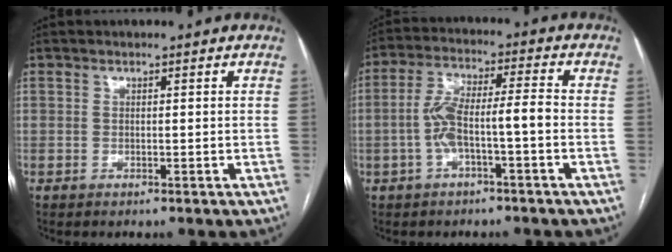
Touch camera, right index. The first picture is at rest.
{"total": 8.1, "force": [-1.9, 1.3, 7.7], "torque": [-0.154, 0.029, -0.036]}